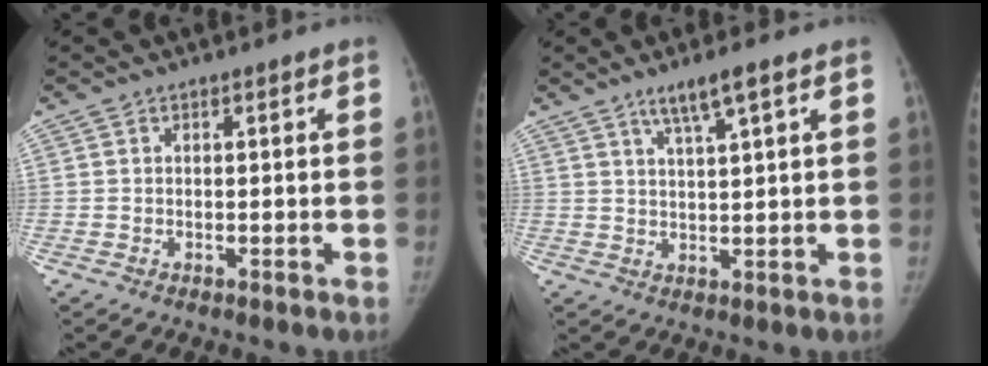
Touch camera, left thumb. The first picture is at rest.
{"total": 5.0, "force": [3.1, 0.0, 3.9], "torque": [-0.074, -0.012, 0.060]}